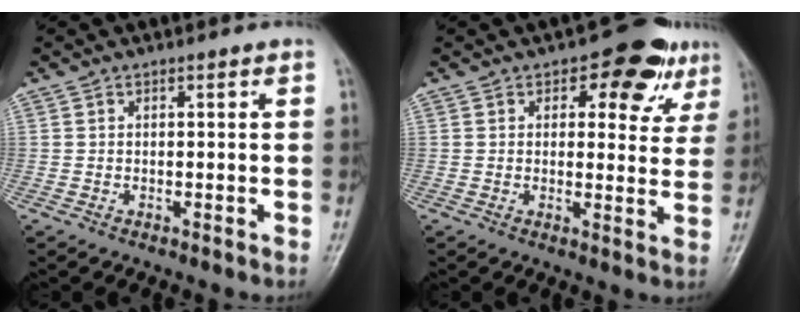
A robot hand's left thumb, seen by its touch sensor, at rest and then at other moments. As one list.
[{"total": 10.3, "force": [5.0, 5.8, 6.8], "torque": [-0.031, -0.012, 0.057]}]